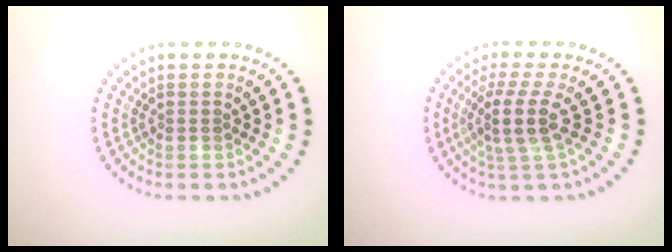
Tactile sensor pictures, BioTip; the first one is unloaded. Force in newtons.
{"total": 3.3, "press": 2.6, "slide": 2.1}